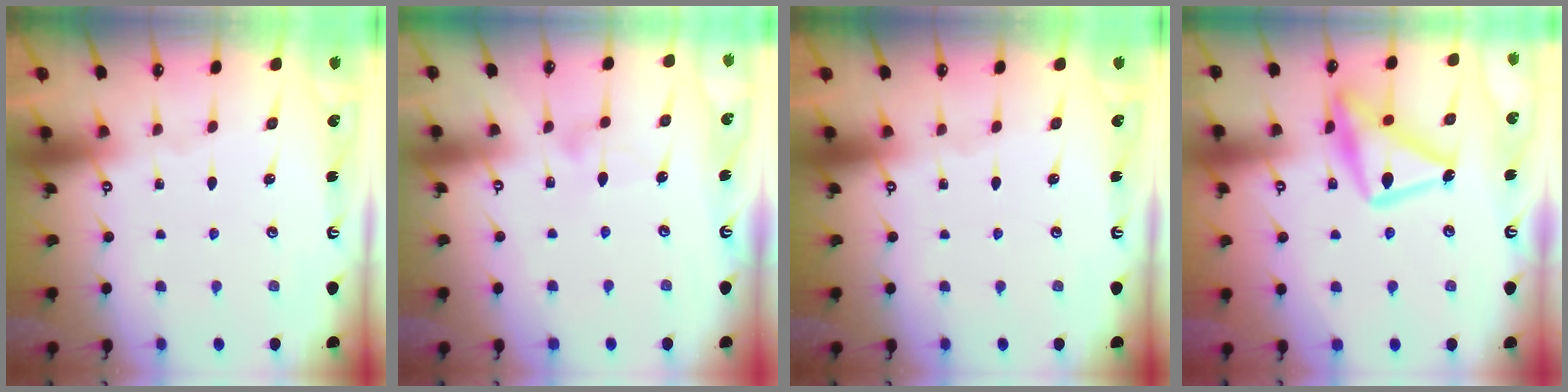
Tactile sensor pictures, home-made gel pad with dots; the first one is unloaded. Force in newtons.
{"total": 6.6, "press": 6.5, "slide": 0.4}
{"total": 0.0}
{"total": 18.9, "press": 18.9, "slide": 1.2}